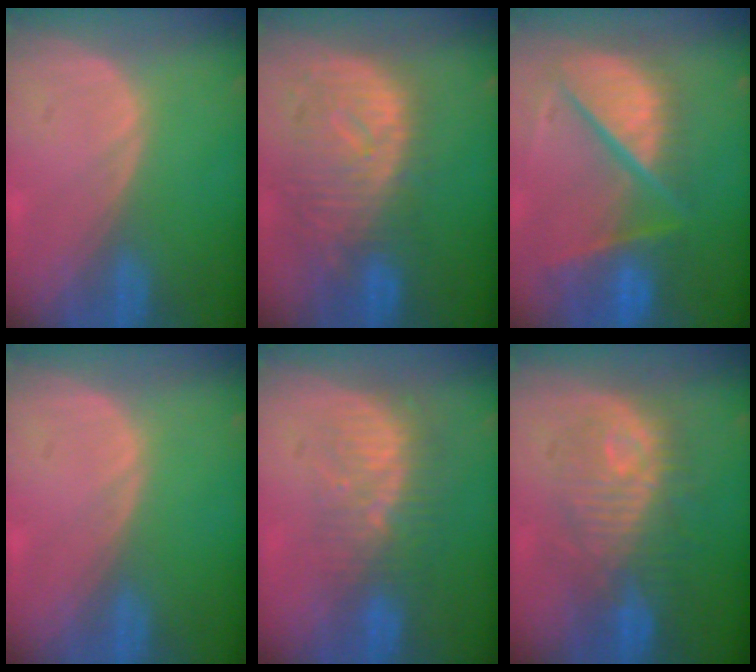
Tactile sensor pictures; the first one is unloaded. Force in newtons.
{"total": 10.9, "press": 9.7, "slide": 4.9}
{"total": 11.8, "press": 9.8, "slide": 6.5}
{"total": 0.0}
{"total": 8.5, "press": 7.4, "slide": 4.1}
{"total": 9.7, "press": 9.7, "slide": 0.7}